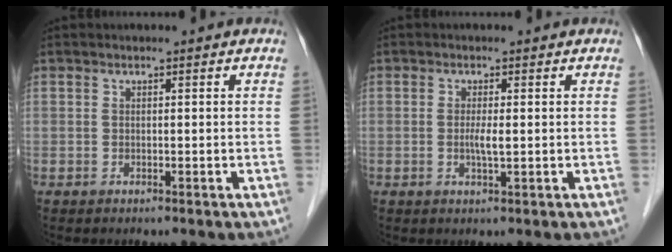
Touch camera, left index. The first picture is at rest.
{"total": 1.8, "force": [-0.1, 0.1, 1.8], "torque": [-0.040, -0.003, -0.001]}